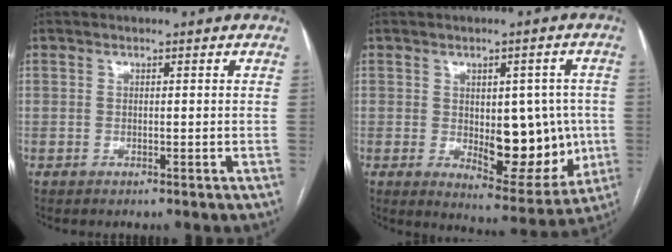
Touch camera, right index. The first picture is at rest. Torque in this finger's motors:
{"motor_torque": [0.32, 0.21, 0.25, 0.04]}